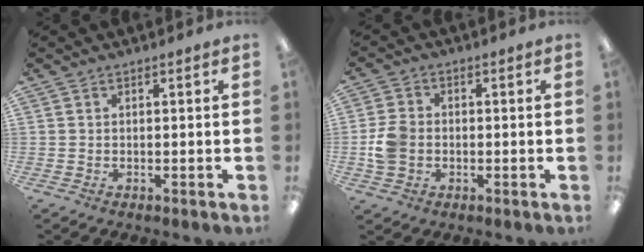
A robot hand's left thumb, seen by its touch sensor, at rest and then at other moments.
{"total": 6.5, "force": [-0.9, 5.4, 3.5], "torque": [-0.069, 0.009, -0.015]}